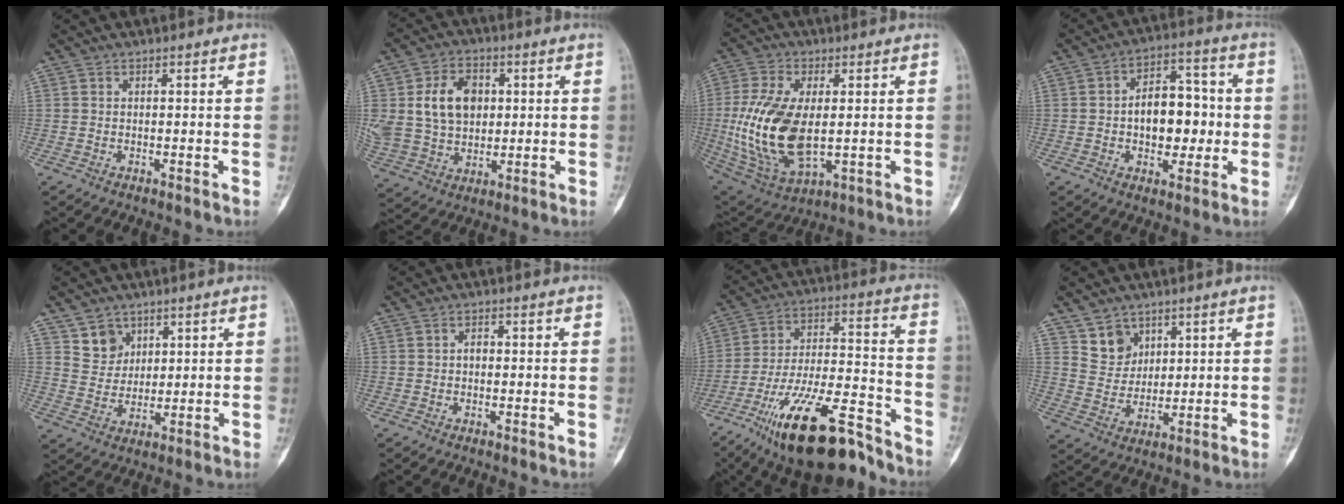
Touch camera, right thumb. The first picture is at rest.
{"total": 14.8, "force": [2.9, 11.0, 9.5], "torque": [-0.159, 0.002, 0.062]}
{"total": 19.6, "force": [0.0, 10.5, 16.5], "torque": [-0.347, -0.013, 0.017]}
{"total": 12.3, "force": [-0.7, 7.9, 9.5], "torque": [-0.100, 0.027, -0.011]}
{"total": 5.7, "force": [3.4, 4.4, 1.0], "torque": [0.008, -0.026, 0.068]}
{"total": 1.2, "force": [-0.1, 0.9, 0.8], "torque": [-0.007, 0.004, -0.005]}
{"total": 22.6, "force": [-15.3, 7.3, 14.8], "torque": [-0.250, 0.082, -0.259]}
{"total": 6.1, "force": [3.8, 4.6, 1.2], "torque": [0.007, -0.031, 0.080]}